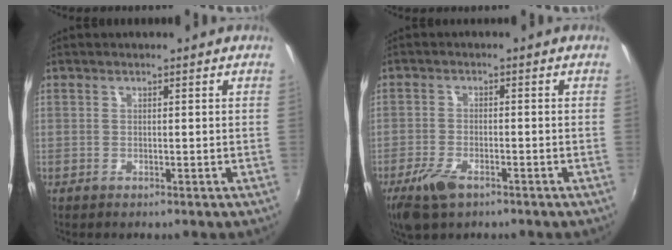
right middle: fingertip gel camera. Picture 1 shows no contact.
{"total": 6.4, "force": [-4.0, 2.8, 4.1], "torque": [-0.107, -0.016, -0.075]}